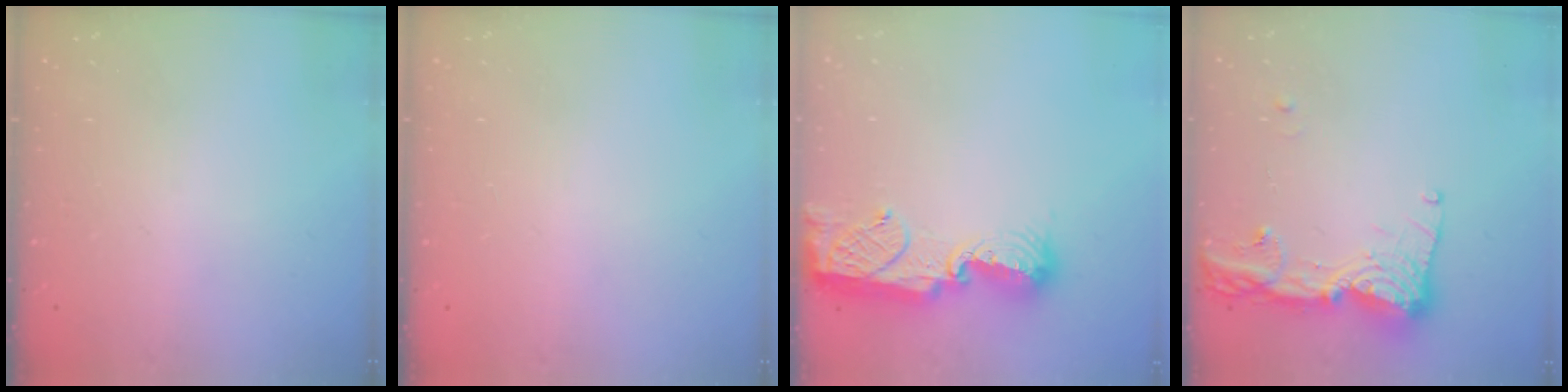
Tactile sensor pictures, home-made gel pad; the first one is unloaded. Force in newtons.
{"total": 0.8, "press": 0.8, "slide": 0.1}
{"total": 11.0, "press": 11.0, "slide": 0.6}
{"total": 14.5, "press": 14.4, "slide": 1.7}